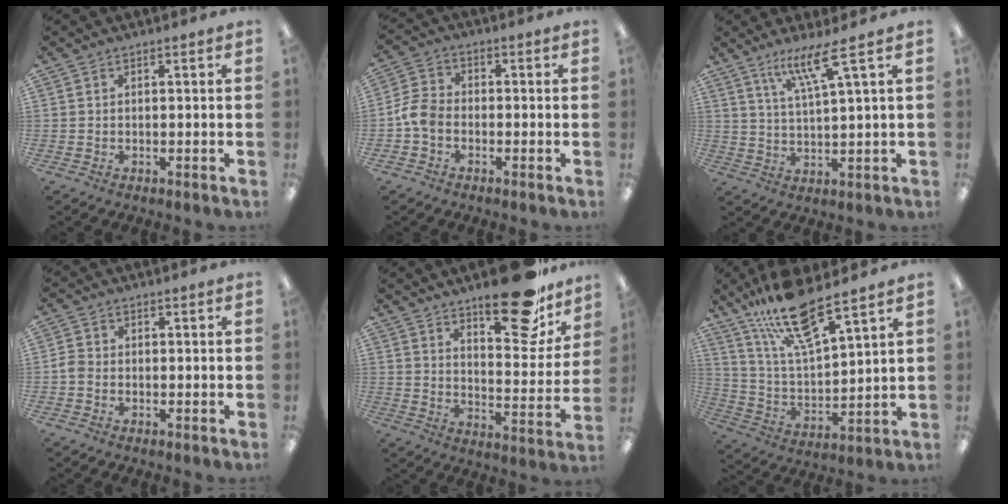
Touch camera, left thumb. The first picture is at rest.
{"total": 6.1, "force": [-2.1, 4.4, 3.6], "torque": [-0.077, 0.014, -0.039]}
{"total": 8.9, "force": [5.6, 0.9, 6.9], "torque": [-0.130, -0.018, 0.092]}
{"total": 1.8, "force": [-0.6, 1.3, 1.0], "torque": [-0.018, 0.003, -0.012]}
{"total": 19.2, "force": [14.2, 6.9, 11.0], "torque": [-0.139, -0.094, 0.231]}
{"total": 16.4, "force": [12.5, 3.5, 10.1], "torque": [-0.201, -0.062, 0.215]}